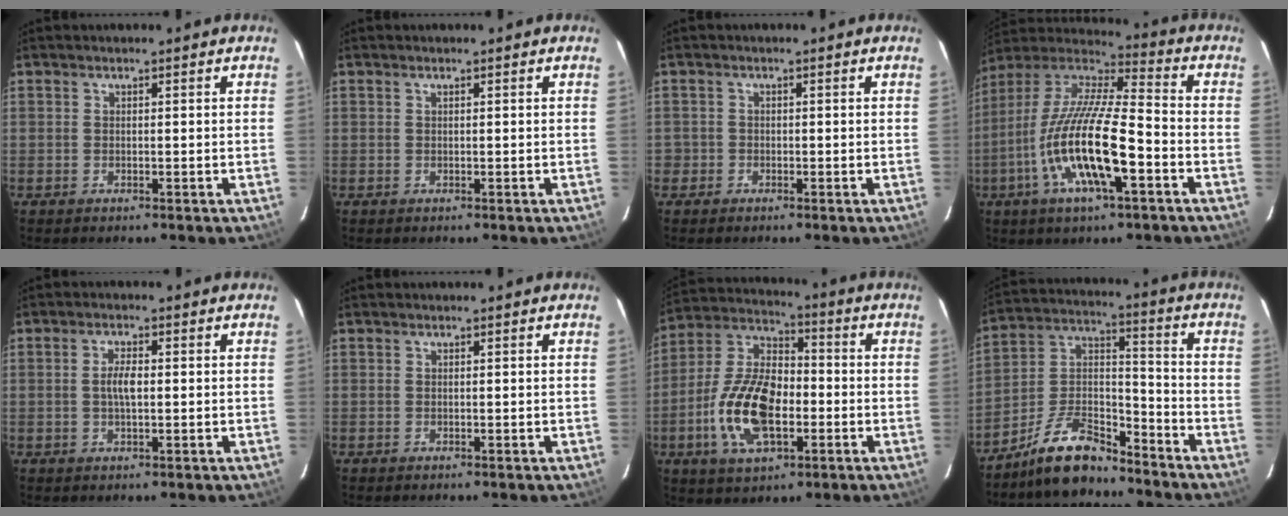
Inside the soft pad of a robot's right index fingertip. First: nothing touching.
{"total": 0.0}
{"total": 1.7, "force": [-0.8, 1.4, -0.1], "torque": [0.000, 0.009, -0.014]}
{"total": 19.7, "force": [-6.9, 4.7, 17.9], "torque": [-0.344, -0.023, -0.137]}
{"total": 3.2, "force": [0.0, 1.1, 3.0], "torque": [-0.058, 0.004, 0.000]}
{"total": 0.0}
{"total": 16.4, "force": [-4.4, 8.3, 13.5], "torque": [-0.280, 0.005, -0.080]}
{"total": 12.5, "force": [-10.0, 4.6, 6.1], "torque": [-0.131, 0.035, -0.182]}